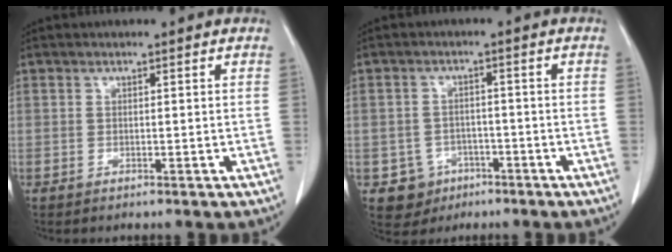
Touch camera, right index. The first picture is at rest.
{"total": 5.1, "force": [-2.3, 4.5, 0.4], "torque": [-0.004, 0.012, -0.028]}